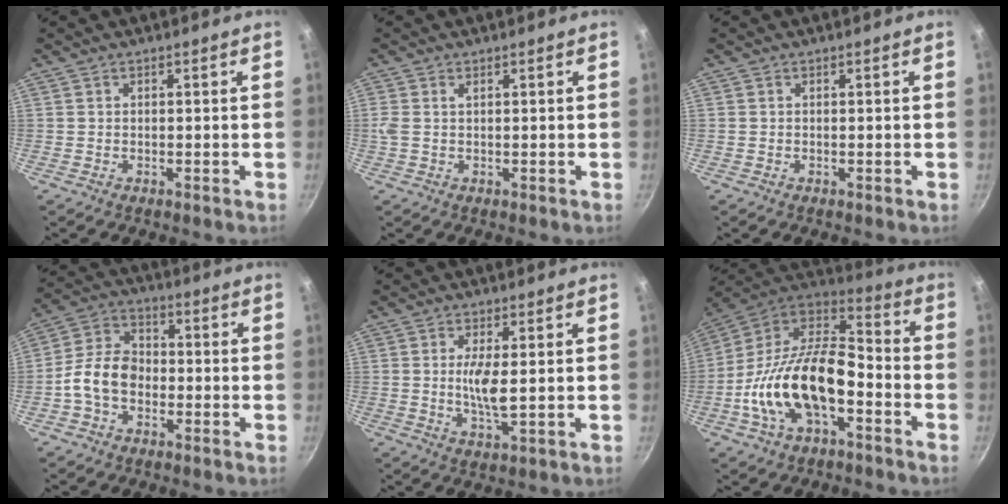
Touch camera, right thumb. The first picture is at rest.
{"total": 1.8, "force": [0.5, 0.9, 1.5], "torque": [-0.033, 0.002, 0.012]}
{"total": 0.0}
{"total": 9.2, "force": [-2.5, 6.5, 5.9], "torque": [-0.094, 0.034, -0.063]}
{"total": 5.5, "force": [0.4, 1.4, 5.3], "torque": [-0.109, -0.009, 0.011]}
{"total": 22.5, "force": [-6.5, 11.7, 18.1], "torque": [-0.319, 0.055, -0.135]}